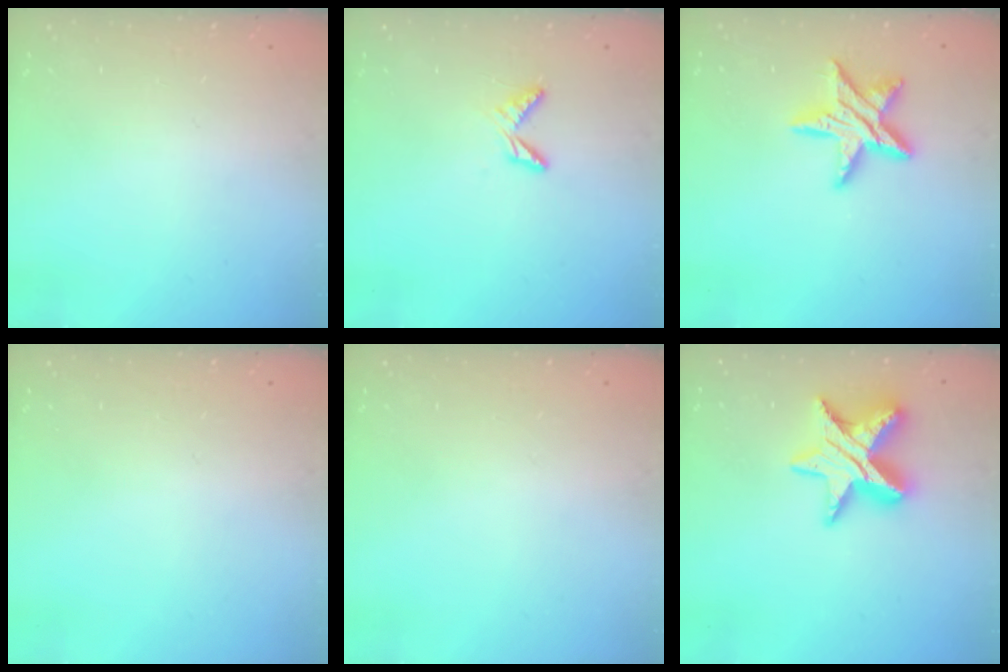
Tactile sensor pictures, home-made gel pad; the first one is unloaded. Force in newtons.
{"total": 4.7, "press": 4.7, "slide": 0.4}
{"total": 13.8, "press": 13.8, "slide": 0.7}
{"total": 0.0}
{"total": 0.0}
{"total": 13.3, "press": 13.2, "slide": 1.1}